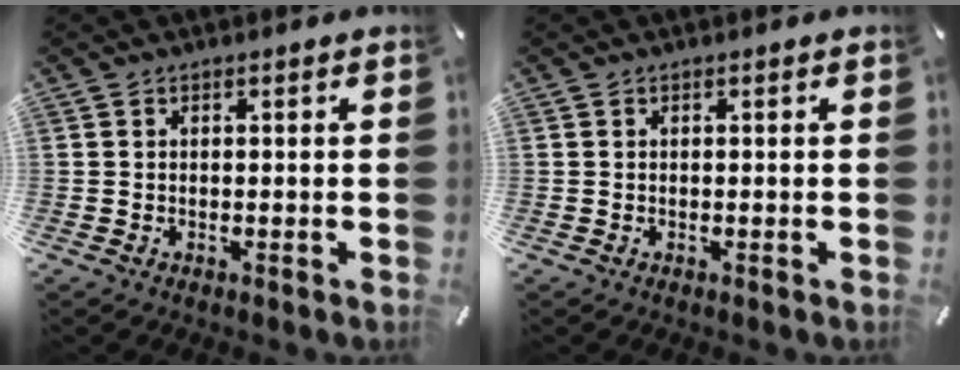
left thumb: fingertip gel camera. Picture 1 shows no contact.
{"total": 0.0}